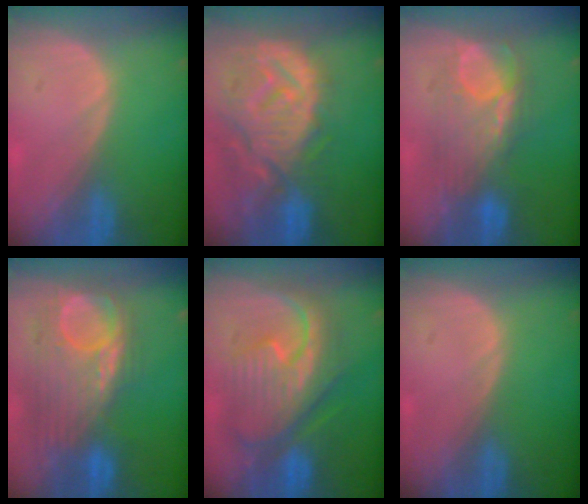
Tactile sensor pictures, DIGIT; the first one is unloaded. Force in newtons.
{"total": 13.0, "press": 11.4, "slide": 6.3}
{"total": 8.1, "press": 8.0, "slide": 0.7}
{"total": 11.2, "press": 10.4, "slide": 4.1}
{"total": 12.0, "press": 11.9, "slide": 1.4}
{"total": 0.0}